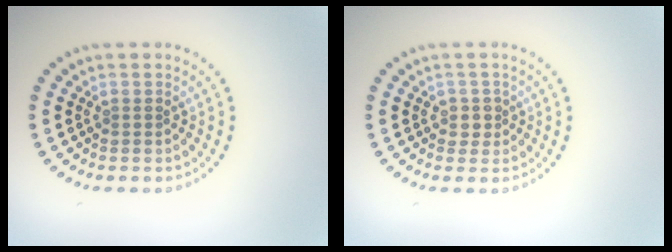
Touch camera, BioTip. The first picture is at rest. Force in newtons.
{"total": 1.3, "press": 1.1, "slide": 0.6}